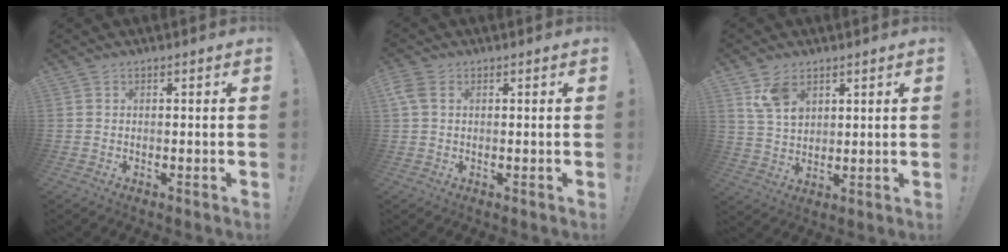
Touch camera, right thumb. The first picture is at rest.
{"total": 3.7, "force": [1.2, 2.4, 2.6], "torque": [-0.065, 0.007, 0.025]}
{"total": 8.2, "force": [4.8, 5.2, 4.1], "torque": [-0.075, -0.014, 0.094]}